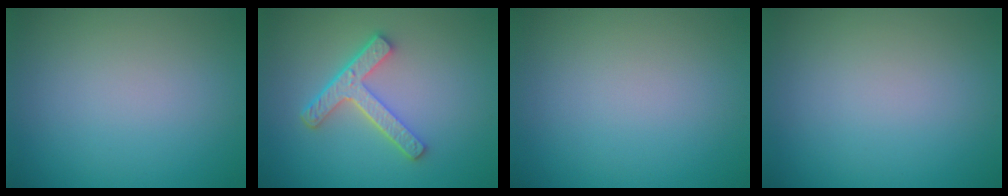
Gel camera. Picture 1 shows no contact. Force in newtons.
{"total": 4.4, "press": 3.3, "slide": 2.9}
{"total": 0.0}
{"total": 0.0}